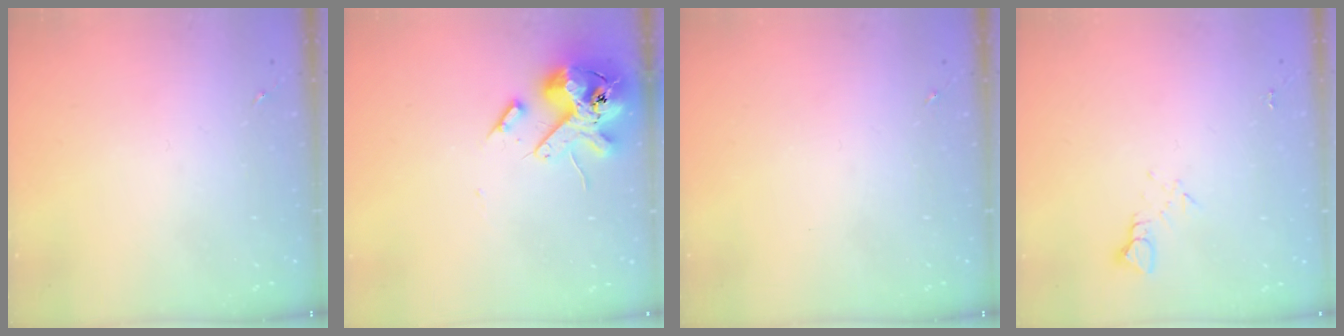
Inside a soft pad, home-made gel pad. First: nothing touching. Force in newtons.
{"total": 14.5, "press": 14.4, "slide": 2.4}
{"total": 0.0}
{"total": 2.7, "press": 2.7, "slide": 0.2}